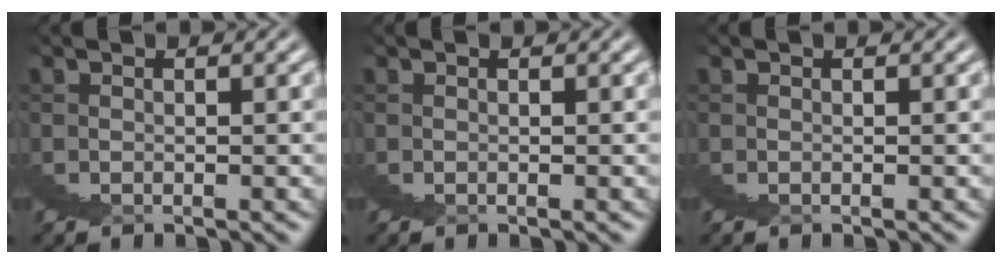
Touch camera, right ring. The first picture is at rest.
{"total": 0.0}
{"total": 0.0}